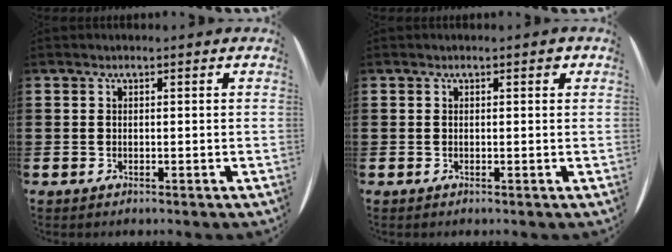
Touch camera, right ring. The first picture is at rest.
{"total": 0.6, "force": [0.3, 0.2, 0.5], "torque": [-0.009, 0.003, 0.005]}